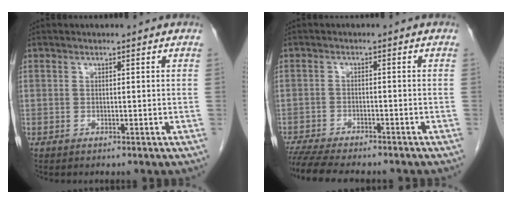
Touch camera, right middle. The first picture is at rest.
{"total": 11.4, "force": [-10.0, 2.0, 5.1], "torque": [-0.080, -0.011, -0.149]}